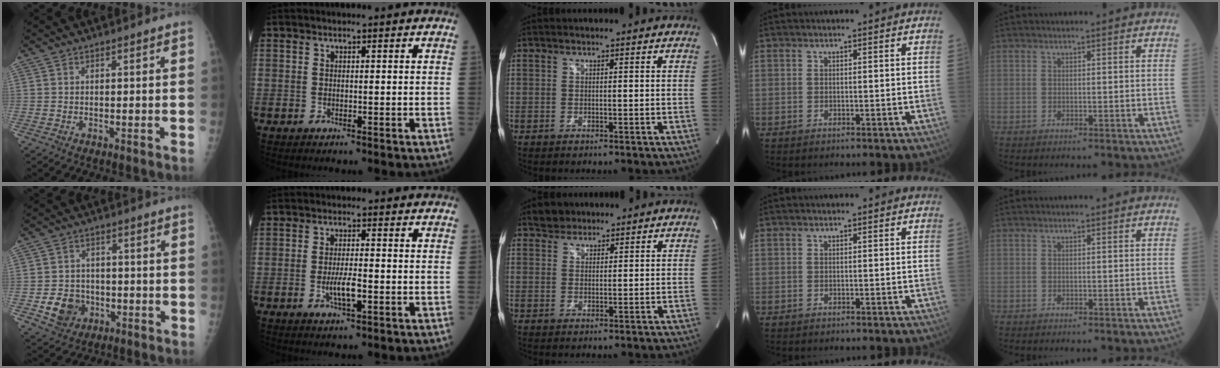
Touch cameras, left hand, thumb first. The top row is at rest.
{"thumb": {"total": 7.3, "force": [-2.2, 6.3, 3.0], "torque": [-0.026, 0.011, -0.031]}, "index": {"total": 3.7, "force": [-1.1, 0.8, 3.5], "torque": [-0.071, -0.002, -0.019]}, "middle": {"total": 2.5, "force": [2.0, 1.5, 0.0], "torque": [-0.001, 0.012, 0.031]}}